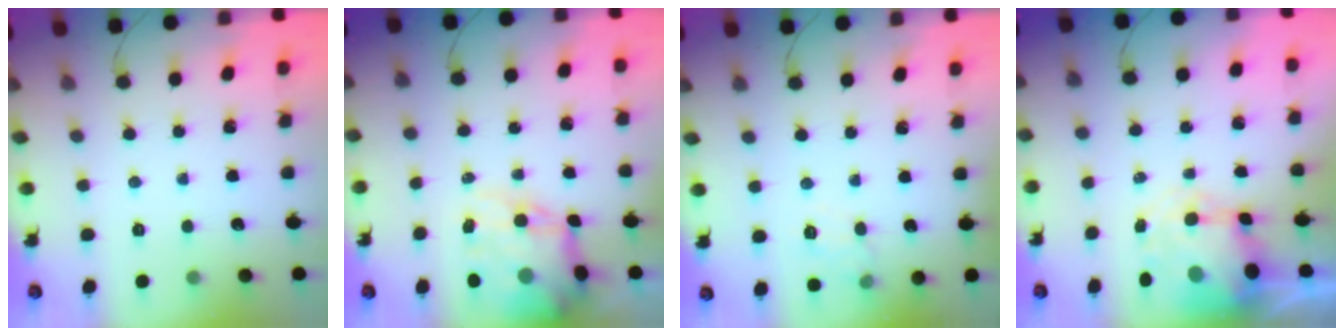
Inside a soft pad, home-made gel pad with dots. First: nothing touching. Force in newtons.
{"total": 14.5, "press": 14.0, "slide": 3.8}
{"total": 8.6, "press": 8.4, "slide": 1.7}
{"total": 8.6, "press": 8.4, "slide": 1.9}